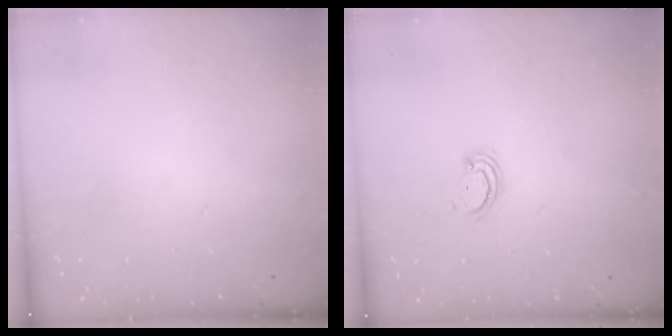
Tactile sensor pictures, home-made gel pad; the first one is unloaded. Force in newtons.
{"total": 2.5, "press": 2.4, "slide": 0.2}